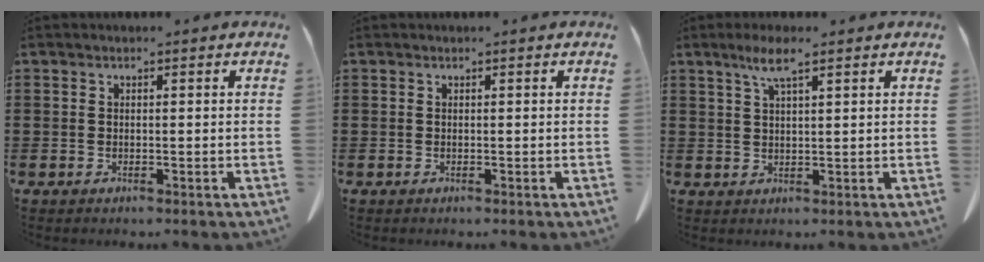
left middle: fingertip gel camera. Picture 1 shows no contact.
{"total": 0.0}
{"total": 4.2, "force": [2.6, 0.6, 3.2], "torque": [-0.069, 0.006, 0.044]}